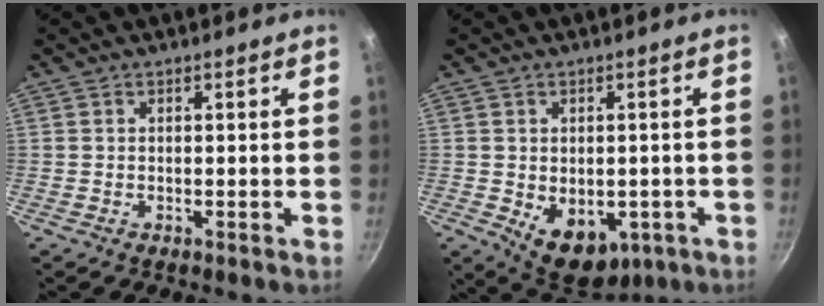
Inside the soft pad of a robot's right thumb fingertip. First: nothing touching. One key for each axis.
{"total": 10.2, "fx": -2.3, "fy": 7.0, "fz": 7.1, "tx": -0.072, "ty": -0.007, "tz": -0.010}